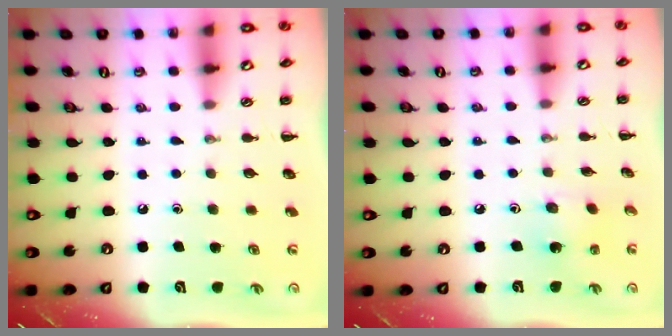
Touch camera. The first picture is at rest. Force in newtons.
{"total": 1.7, "press": 1.7, "slide": 0.5}